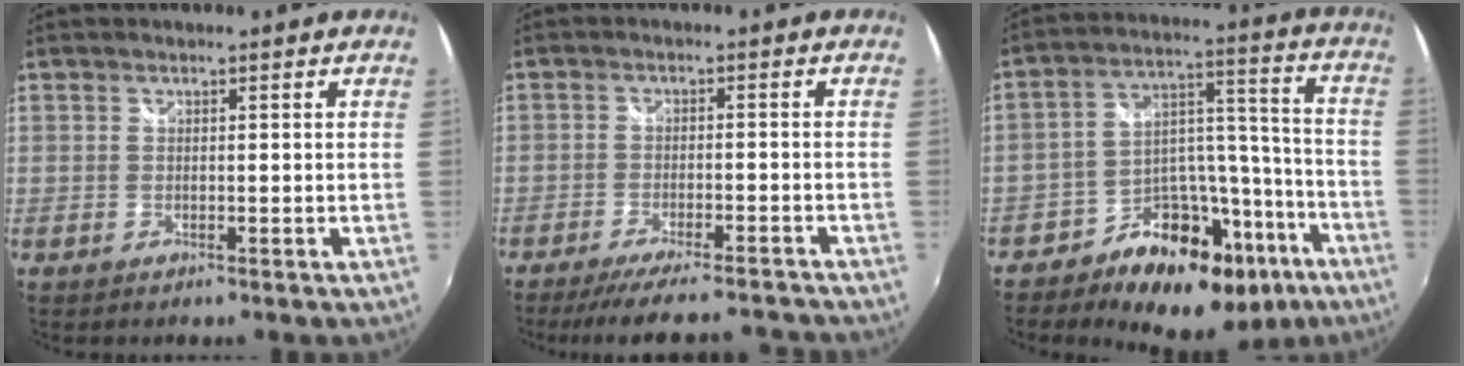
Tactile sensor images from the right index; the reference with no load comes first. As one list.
[{"total": 15.5, "force": [-13.8, 2.8, 6.5], "torque": [-0.133, -0.019, -0.194]}, {"total": 19.7, "force": [-13.3, 11.7, 8.7], "torque": [-0.137, 0.068, -0.181]}]